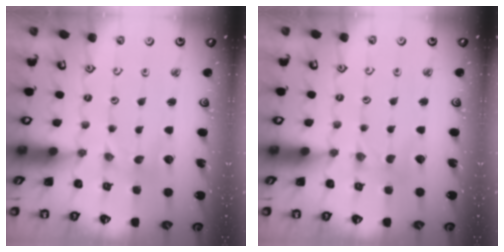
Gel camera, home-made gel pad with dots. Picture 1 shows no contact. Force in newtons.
{"total": 0.0}